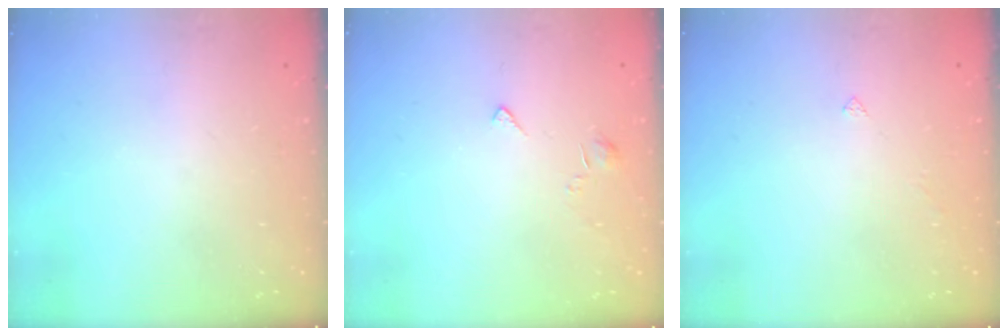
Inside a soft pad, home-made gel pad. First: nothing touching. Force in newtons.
{"total": 2.7, "press": 2.6, "slide": 0.5}
{"total": 1.5, "press": 1.4, "slide": 0.3}